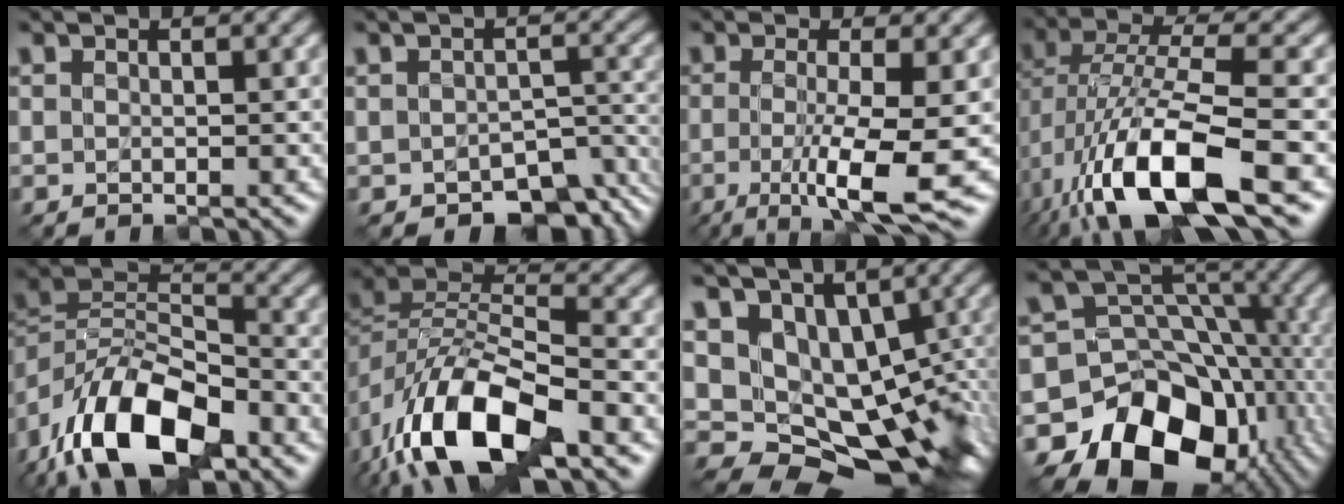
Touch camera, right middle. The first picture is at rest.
{"total": 6.3, "force": [-3.8, 3.4, 3.7], "torque": [-0.038, -0.022, -0.046]}
{"total": 7.1, "force": [-1.6, 1.3, 6.8], "torque": [-0.118, -0.014, -0.029]}
{"total": 12.9, "force": [-4.8, 4.7, 11.0], "torque": [-0.225, -0.004, -0.092]}
{"total": 13.2, "force": [-7.6, 6.1, 8.9], "torque": [-0.162, 0.007, -0.155]}
{"total": 12.9, "force": [-6.4, 5.8, 9.5], "torque": [-0.187, -0.005, -0.125]}
{"total": 13.9, "force": [-0.2, 9.1, 10.5], "torque": [-0.144, -0.019, 0.033]}
{"total": 16.5, "force": [-8.7, 11.9, 7.5], "torque": [-0.141, -0.007, -0.137]}